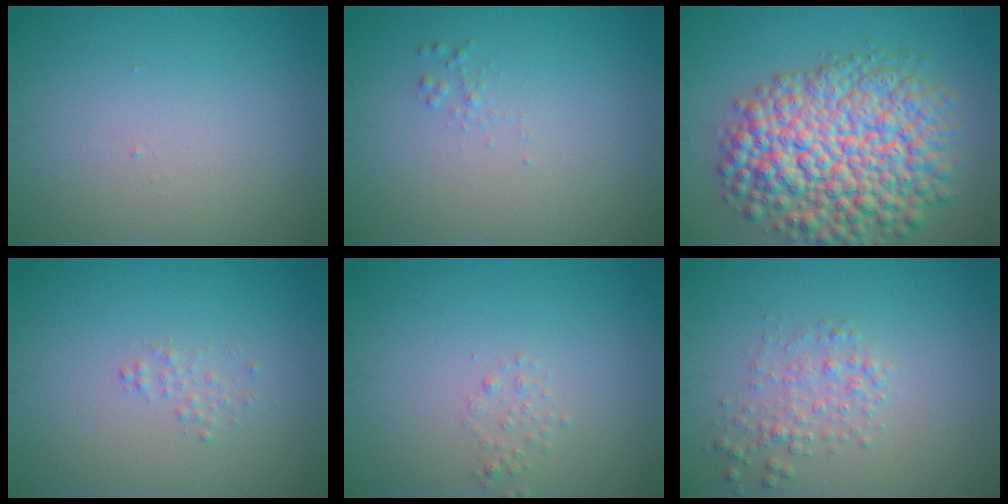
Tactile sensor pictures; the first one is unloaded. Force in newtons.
{"total": 0.6, "press": 0.6, "slide": 0.0}
{"total": 12.2, "press": 12.2, "slide": 0.5}
{"total": 0.9, "press": 0.9, "slide": 0.0}
{"total": 0.8, "press": 0.8, "slide": 0.1}
{"total": 2.1, "press": 2.1, "slide": 0.1}